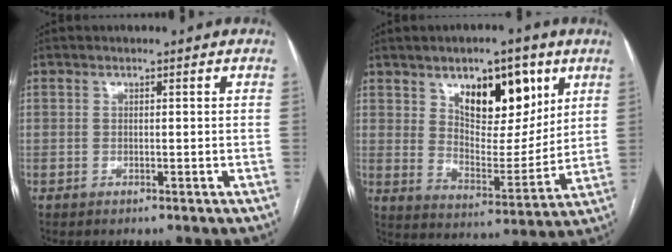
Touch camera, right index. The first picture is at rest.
{"total": 13.2, "force": [6.8, 5.7, 9.7], "torque": [-0.140, 0.000, 0.117]}